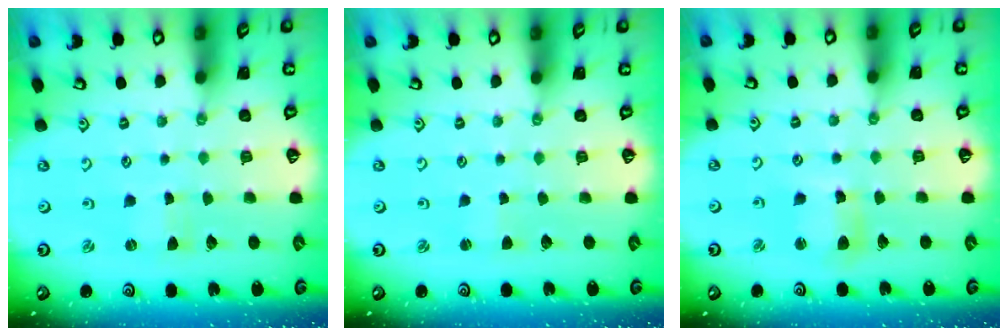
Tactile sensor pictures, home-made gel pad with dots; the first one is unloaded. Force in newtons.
{"total": 1.1, "press": 1.1, "slide": 0.2}
{"total": 7.1, "press": 7.0, "slide": 0.9}